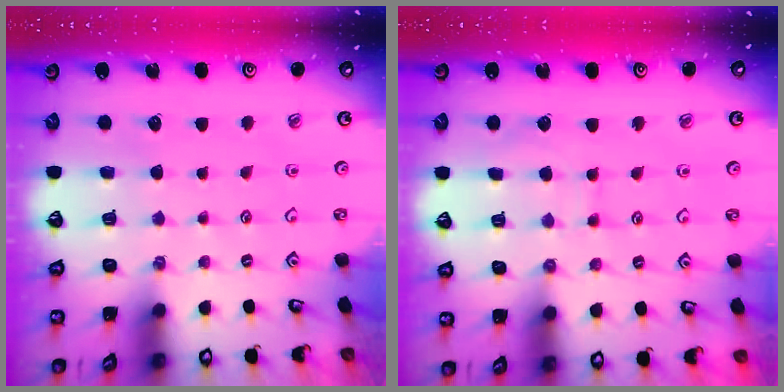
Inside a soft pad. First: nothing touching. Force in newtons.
{"total": 5.3, "press": 5.3, "slide": 0.4}